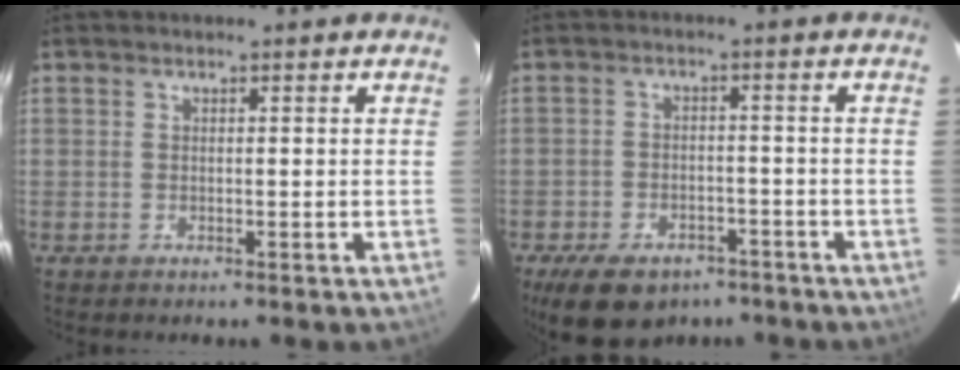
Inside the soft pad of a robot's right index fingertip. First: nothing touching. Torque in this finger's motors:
{"motor_torque": [0.93, -0.82, 0.34, 0.06]}